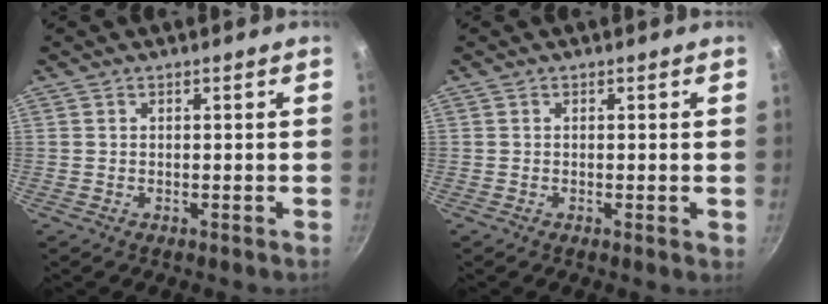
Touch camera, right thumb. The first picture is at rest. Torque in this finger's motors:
{"motor_torque": [-0.65, -0.07, -0.08, -0.14, -0.05]}